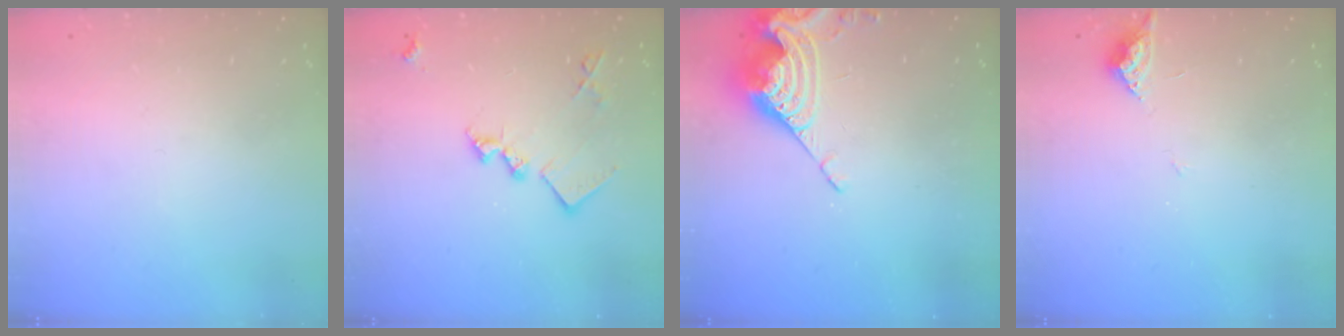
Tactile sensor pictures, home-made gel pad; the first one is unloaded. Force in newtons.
{"total": 12.7, "press": 12.7, "slide": 0.7}
{"total": 10.6, "press": 10.6, "slide": 0.6}
{"total": 4.3, "press": 4.2, "slide": 0.6}